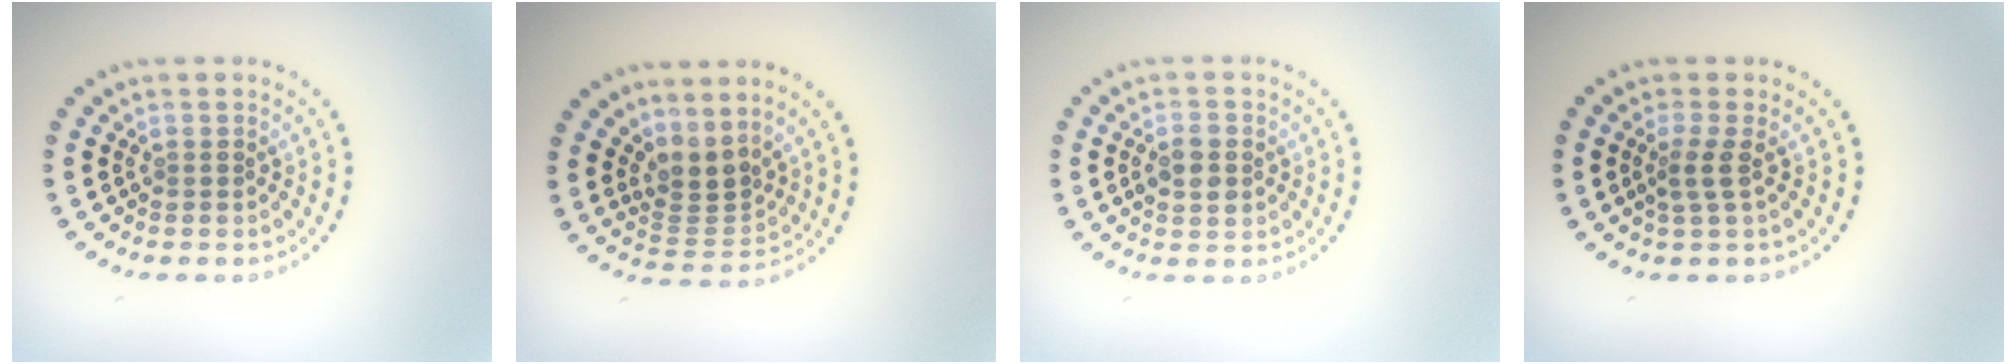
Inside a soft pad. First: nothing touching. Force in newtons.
{"total": 2.8, "press": 2.1, "slide": 1.9}
{"total": 2.6, "press": 2.6, "slide": 0.1}
{"total": 1.9, "press": 1.3, "slide": 1.3}